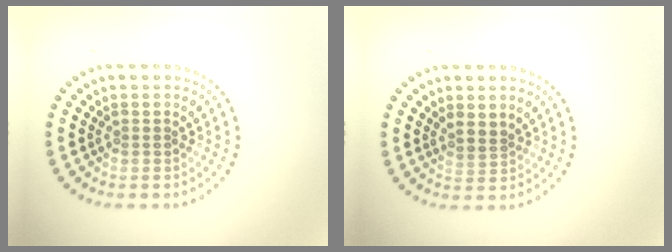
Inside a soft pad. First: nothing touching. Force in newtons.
{"total": 1.1, "press": 0.9, "slide": 0.7}